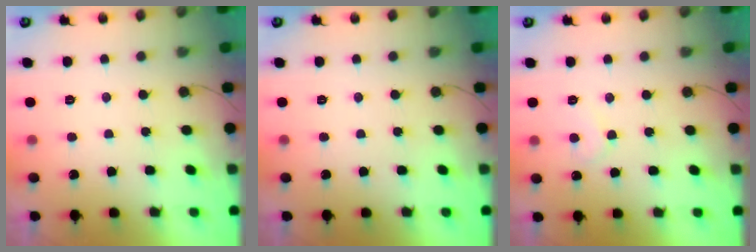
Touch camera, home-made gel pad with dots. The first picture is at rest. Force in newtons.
{"total": 0.0}
{"total": 5.9, "press": 5.9, "slide": 0.4}